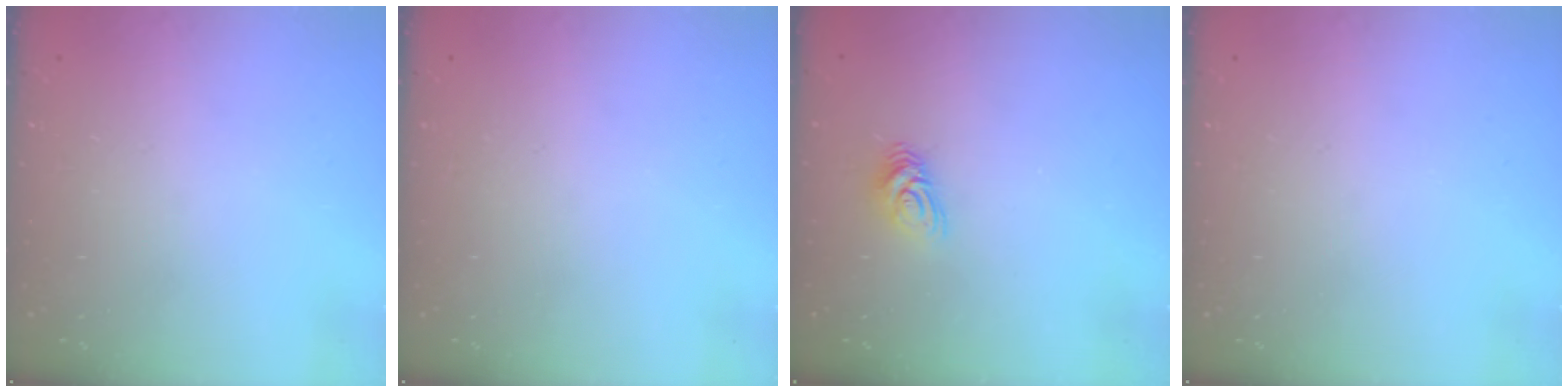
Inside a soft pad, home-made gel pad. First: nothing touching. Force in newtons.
{"total": 0.0}
{"total": 7.2, "press": 7.2, "slide": 0.4}
{"total": 0.0}